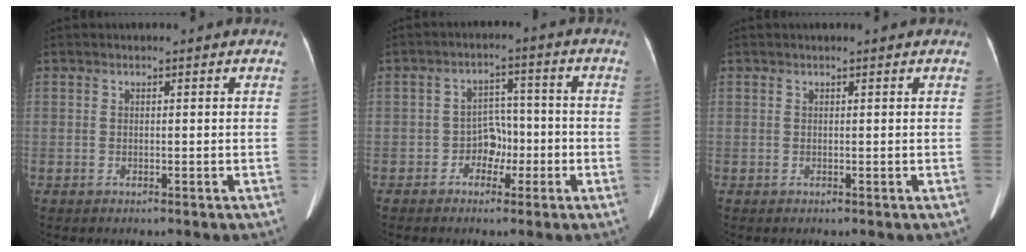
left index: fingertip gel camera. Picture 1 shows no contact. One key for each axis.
{"total": 4.3, "fx": -1.8, "fy": 3.1, "fz": 2.4, "tx": -0.038, "ty": 0.016, "tz": -0.031}
{"total": 0.9, "fx": 0.9, "fy": 0.0, "fz": 0.4, "tx": -0.009, "ty": 0.011, "tz": 0.012}